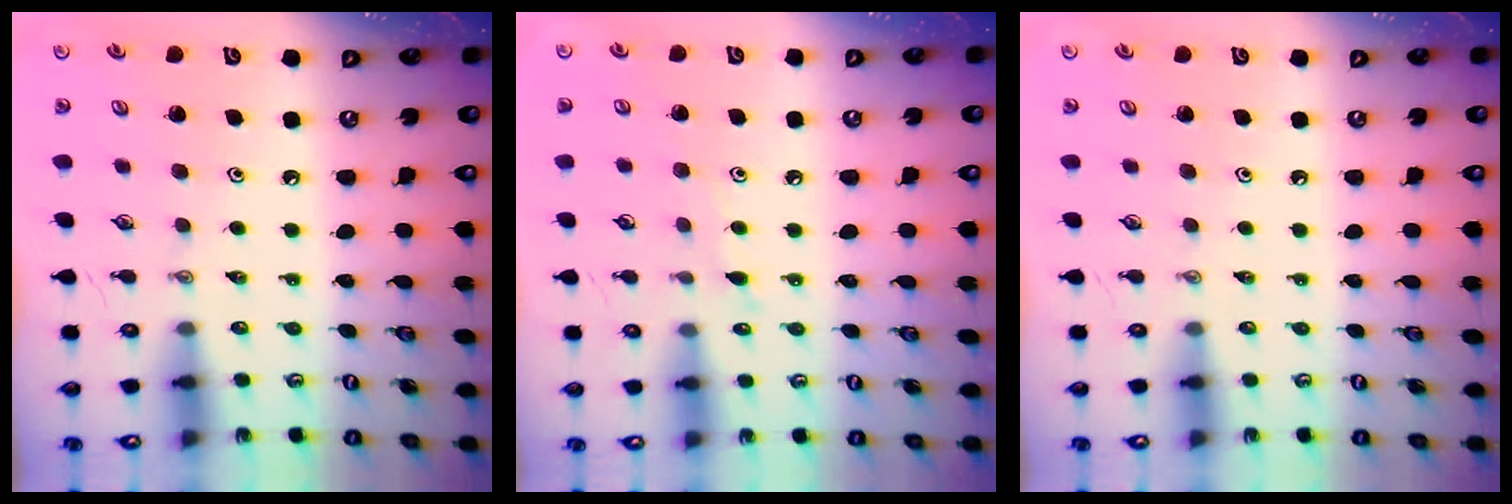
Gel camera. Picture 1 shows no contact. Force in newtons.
{"total": 6.7, "press": 6.7, "slide": 0.8}
{"total": 0.0}